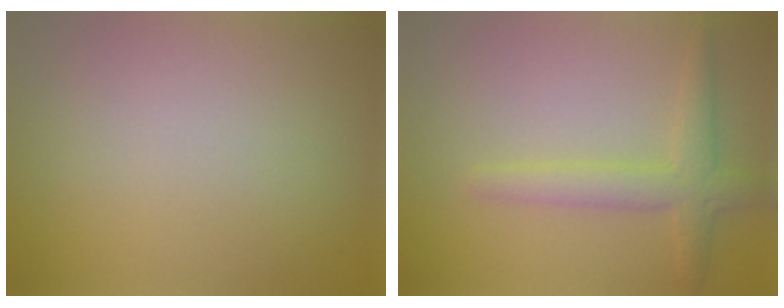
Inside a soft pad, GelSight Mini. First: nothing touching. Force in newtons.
{"total": 3.1, "press": 3.1, "slide": 0.1}